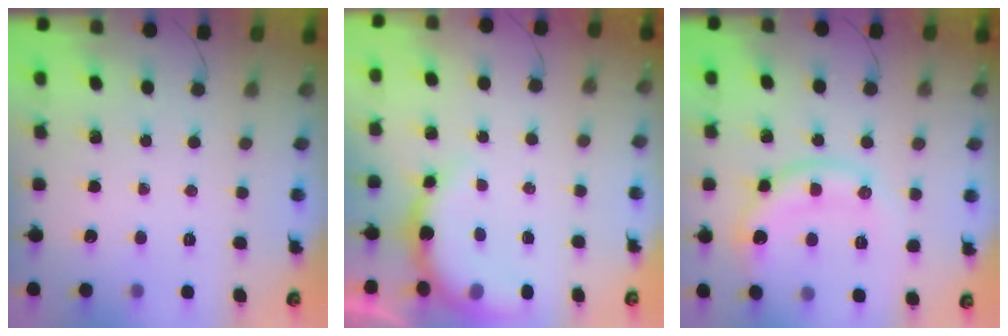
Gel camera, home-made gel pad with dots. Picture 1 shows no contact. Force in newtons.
{"total": 9.7, "press": 9.6, "slide": 1.0}
{"total": 12.3, "press": 12.3, "slide": 1.0}